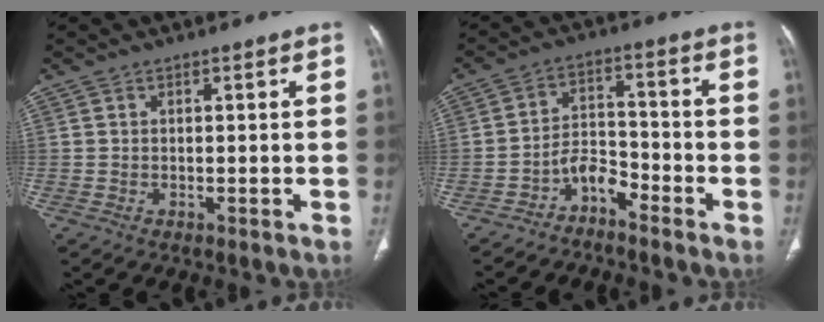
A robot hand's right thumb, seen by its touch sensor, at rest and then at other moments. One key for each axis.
{"total": 5.1, "fx": -4.0, "fy": 2.2, "fz": 2.3, "tx": -0.028, "ty": 0.048, "tz": -0.079}